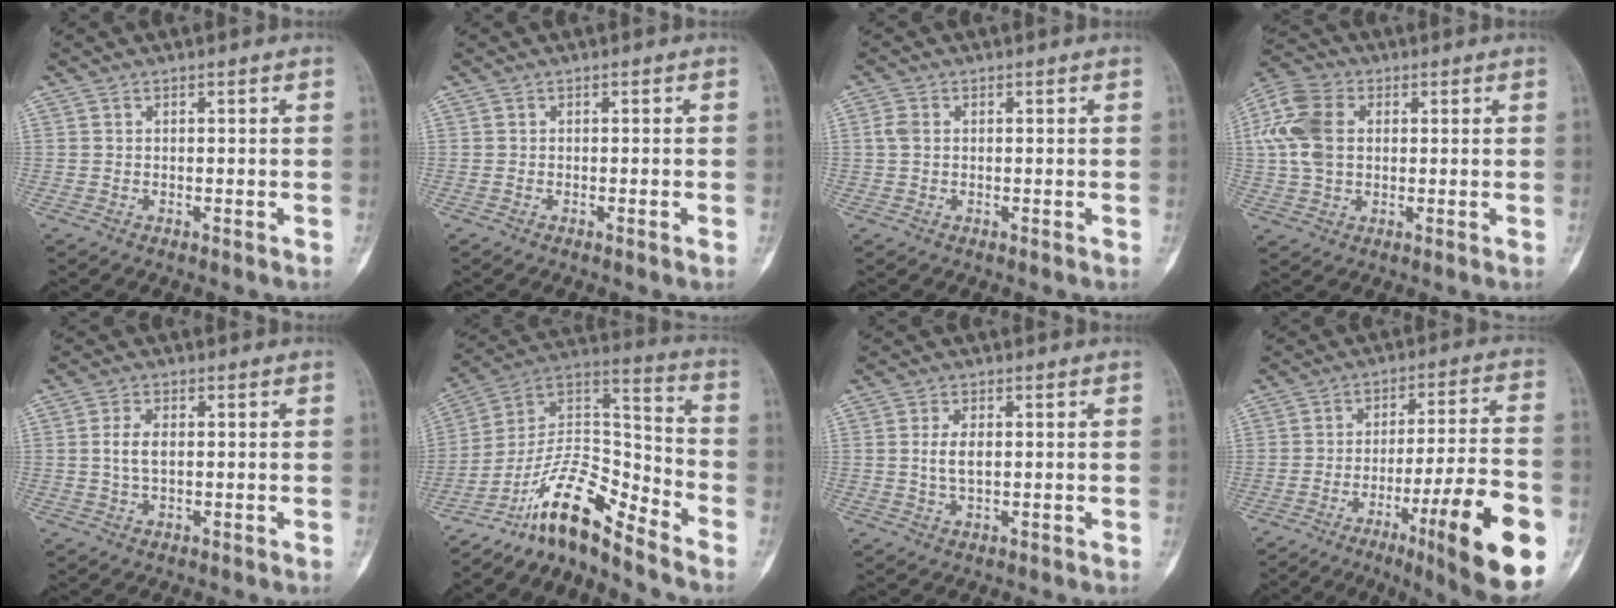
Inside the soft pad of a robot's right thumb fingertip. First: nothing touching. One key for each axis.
{"total": 0.7, "fx": -0.3, "fy": 0.0, "fz": 0.7, "tx": -0.012, "ty": 0.001, "tz": -0.001}
{"total": 2.0, "fx": 0.2, "fy": 1.4, "fz": 1.4, "tx": -0.036, "ty": 0.003, "tz": 0.002}
{"total": 11.6, "fx": 1.8, "fy": 8.2, "fz": 8.1, "tx": -0.172, "ty": 0.017, "tz": 0.030}
{"total": 3.9, "fx": 0.3, "fy": 2.1, "fz": 3.3, "tx": -0.070, "ty": 0.002, "tz": 0.005}
{"total": 14.2, "fx": -11.5, "fy": 3.6, "fz": 7.6, "tx": -0.122, "ty": 0.117, "tz": -0.211}
{"total": 3.9, "fx": 0.4, "fy": 1.9, "fz": 3.4, "tx": -0.069, "ty": -0.002, "tz": 0.009}
{"total": 21.9, "fx": -8.8, "fy": 3.2, "fz": 19.8, "tx": -0.251, "ty": 0.025, "tz": -0.124}